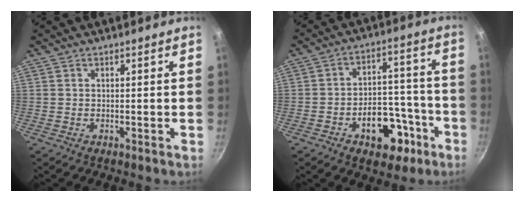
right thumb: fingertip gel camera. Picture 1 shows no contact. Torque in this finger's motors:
{"motor_torque": [1.50, 1.24, 0.92, -0.64, 0.18]}